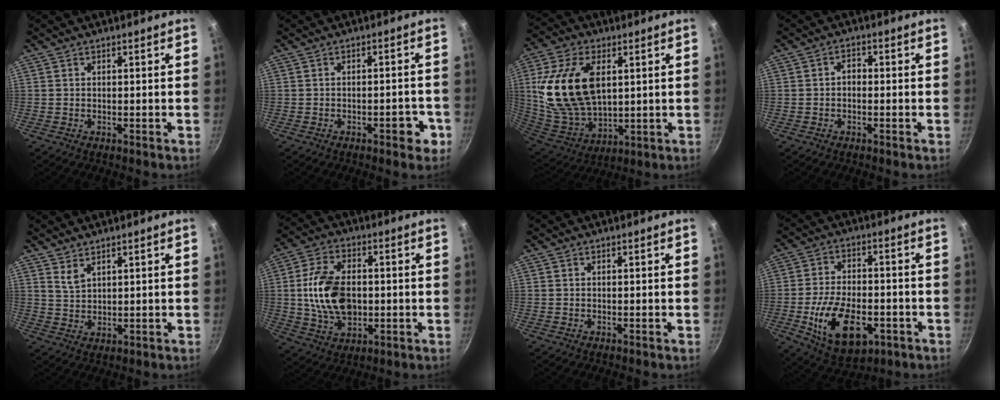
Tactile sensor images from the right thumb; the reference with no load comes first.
{"total": 4.3, "force": [-2.0, 1.9, 3.3], "torque": [-0.028, 0.019, -0.024]}
{"total": 20.4, "force": [4.3, 12.4, 15.6], "torque": [-0.290, -0.020, 0.092]}
{"total": 2.1, "force": [-0.5, 1.5, 1.4], "torque": [-0.015, 0.014, -0.010]}
{"total": 3.1, "force": [2.3, 1.2, 1.6], "torque": [-0.031, -0.019, 0.048]}
{"total": 14.2, "force": [0.0, 9.3, 10.8], "torque": [-0.181, 0.009, 0.002]}
{"total": 0.0}
{"total": 15.9, "force": [-5.1, 9.0, 12.1], "torque": [-0.194, 0.013, -0.075]}